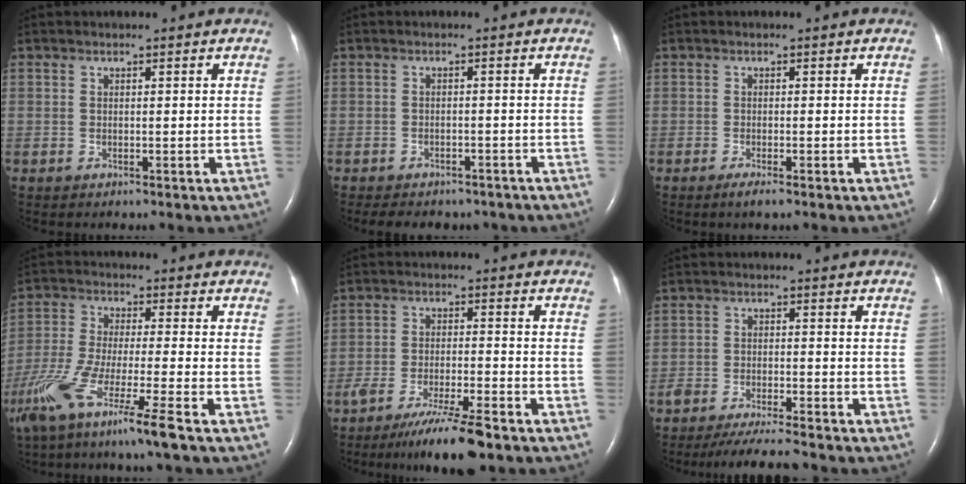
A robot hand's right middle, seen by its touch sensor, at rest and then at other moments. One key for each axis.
{"total": 10.2, "fx": -8.5, "fy": 4.3, "fz": 3.6, "tx": -0.066, "ty": 0.003, "tz": -0.097}
{"total": 2.0, "fx": -1.3, "fy": 0.1, "fz": 1.5, "tx": -0.033, "ty": -0.007, "tz": -0.019}
{"total": 13.1, "fx": -8.4, "fy": -0.9, "fz": 10.0, "tx": -0.203, "ty": -0.047, "tz": -0.157}
{"total": 9.7, "fx": -7.3, "fy": 0.4, "fz": 6.4, "tx": -0.101, "ty": -0.024, "tz": -0.122}
{"total": 8.6, "fx": -7.8, "fy": 0.5, "fz": 3.6, "tx": -0.049, "ty": -0.018, "tz": -0.123}